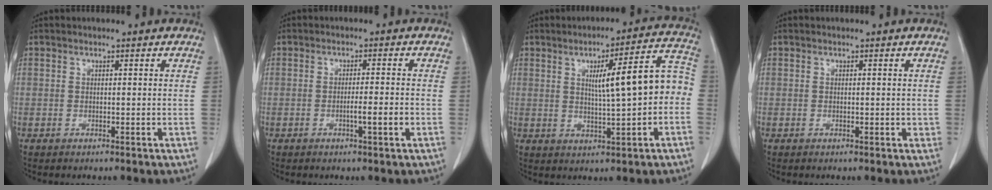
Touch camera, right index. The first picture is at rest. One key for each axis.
{"total": 3.2, "fx": -1.0, "fy": -0.2, "fz": 3.0, "tx": -0.049, "ty": -0.002, "tz": -0.017}
{"total": 11.0, "fx": 0.2, "fy": 1.6, "fz": 10.9, "tx": -0.147, "ty": 0.033, "tz": 0.006}
{"total": 1.0, "fx": 0.0, "fy": 0.5, "fz": 0.8, "tx": -0.010, "ty": 0.000, "tz": 0.001}